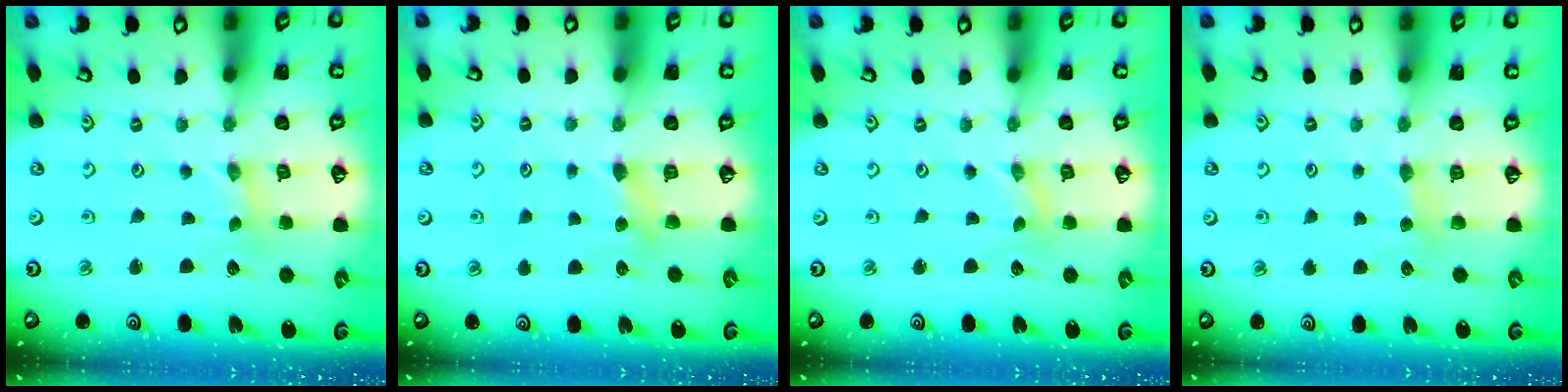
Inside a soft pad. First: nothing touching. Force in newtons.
{"total": 3.1, "press": 3.1, "slide": 0.4}
{"total": 0.0}
{"total": 4.6, "press": 4.6, "slide": 0.4}